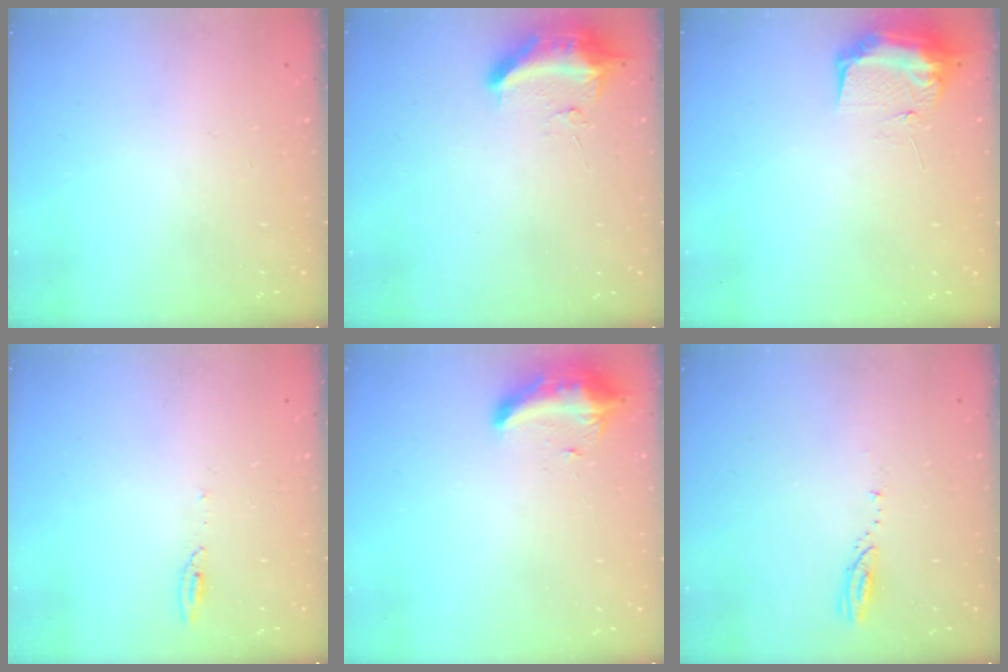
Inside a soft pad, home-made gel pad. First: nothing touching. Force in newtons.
{"total": 10.6, "press": 9.7, "slide": 4.1}
{"total": 9.6, "press": 9.6, "slide": 0.9}
{"total": 3.5, "press": 3.4, "slide": 0.7}
{"total": 9.6, "press": 9.6, "slide": 0.8}
{"total": 2.9, "press": 2.9, "slide": 0.2}